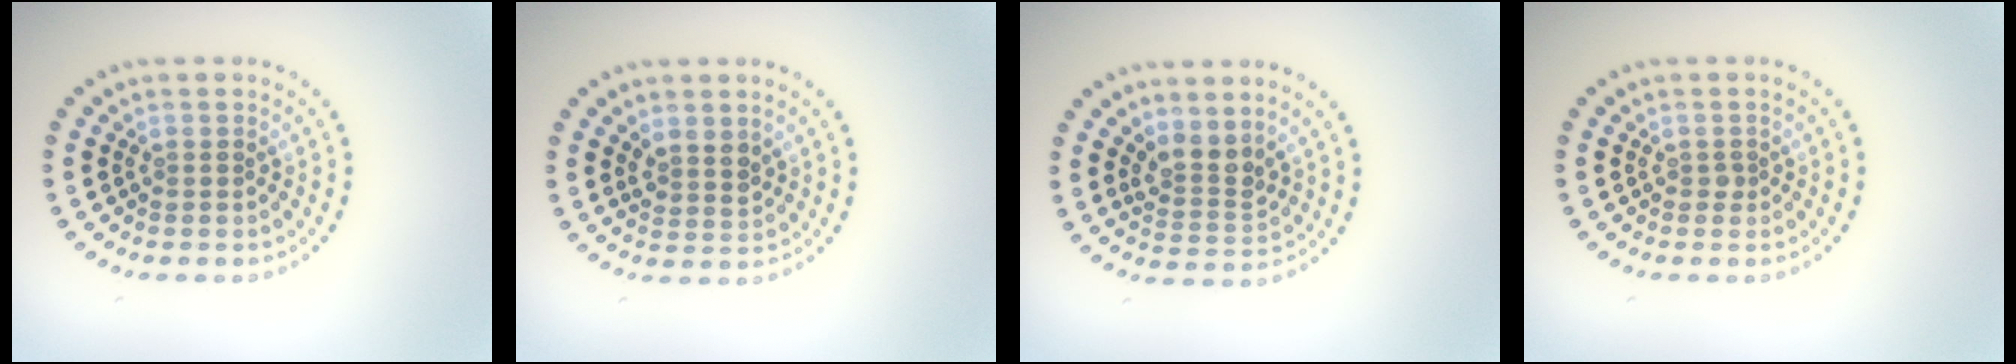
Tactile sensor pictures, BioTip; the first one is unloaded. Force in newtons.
{"total": 2.1, "press": 1.7, "slide": 1.2}
{"total": 2.6, "press": 2.0, "slide": 1.7}
{"total": 0.6, "press": 0.4, "slide": 0.4}